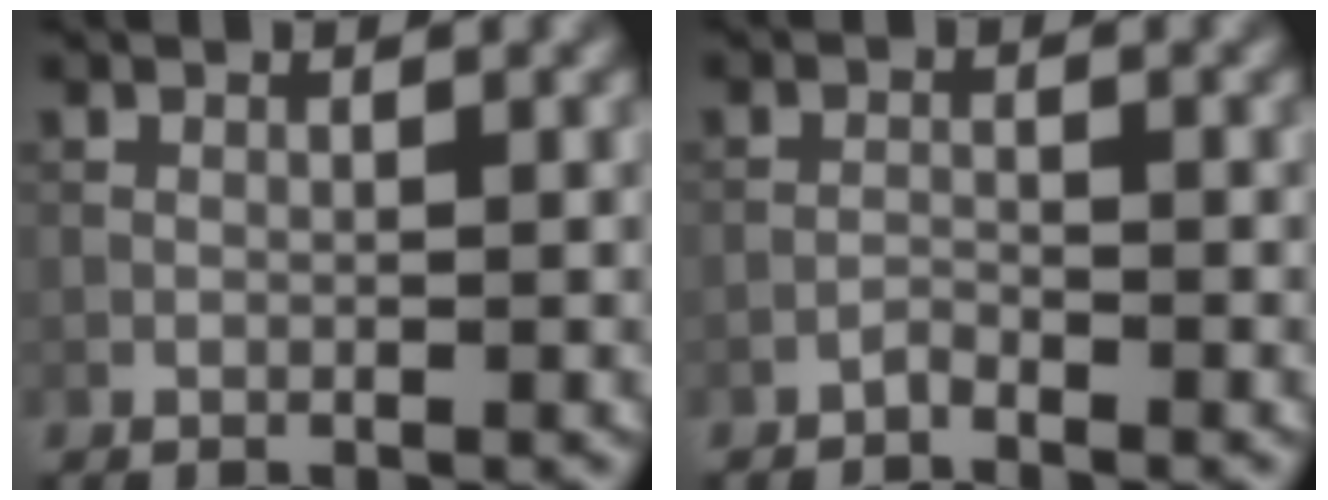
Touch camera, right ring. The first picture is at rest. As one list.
[{"total": 0.9, "force": [-0.8, 0.1, 0.0], "torque": [0.001, 0.004, -0.019]}]